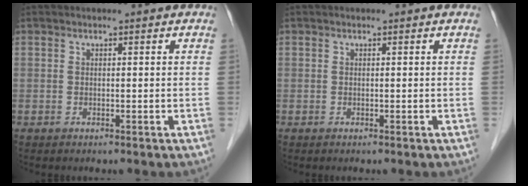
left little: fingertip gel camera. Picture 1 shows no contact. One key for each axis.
{"total": 0.0}